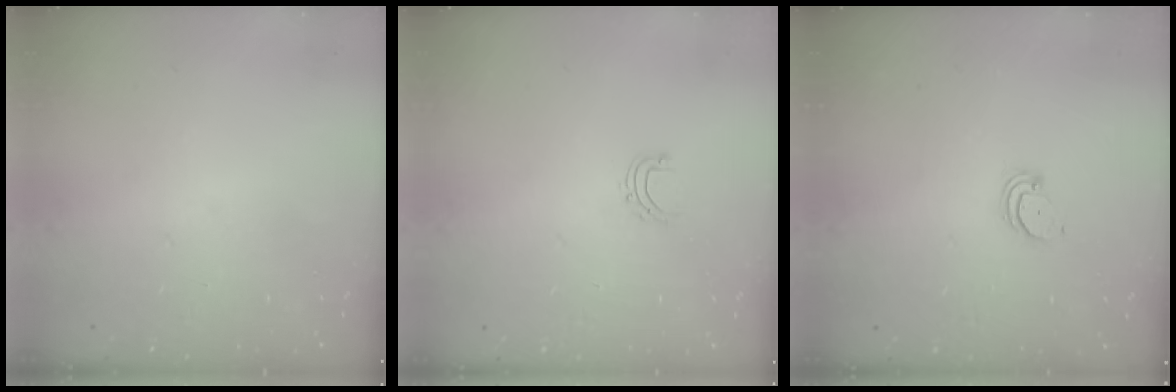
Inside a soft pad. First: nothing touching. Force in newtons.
{"total": 4.5, "press": 4.5, "slide": 0.3}
{"total": 2.1, "press": 2.1, "slide": 0.2}